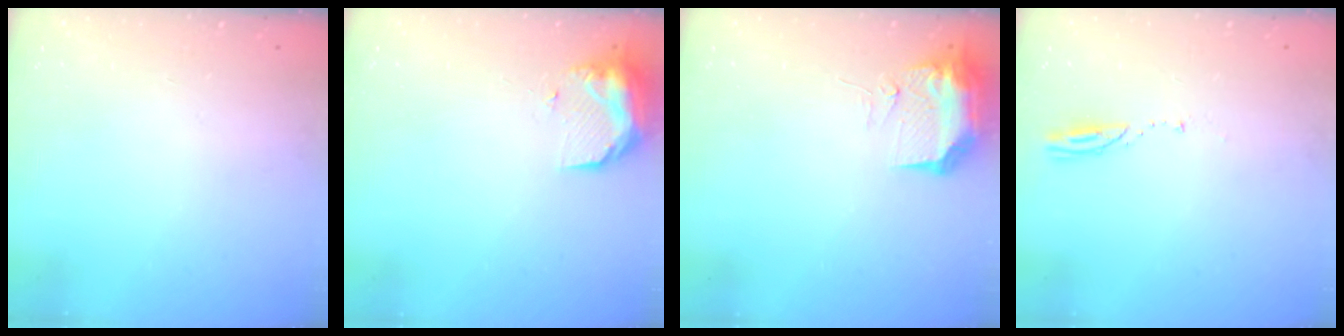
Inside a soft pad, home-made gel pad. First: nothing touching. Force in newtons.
{"total": 9.7, "press": 9.6, "slide": 0.9}
{"total": 9.5, "press": 9.4, "slide": 1.4}
{"total": 3.3, "press": 3.3, "slide": 0.3}